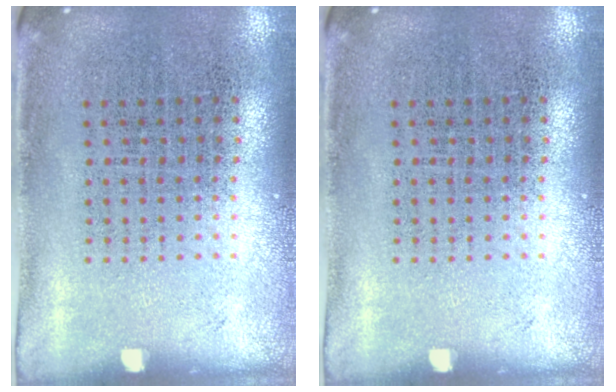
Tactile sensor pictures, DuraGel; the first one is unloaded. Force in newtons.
{"total": 0.0}